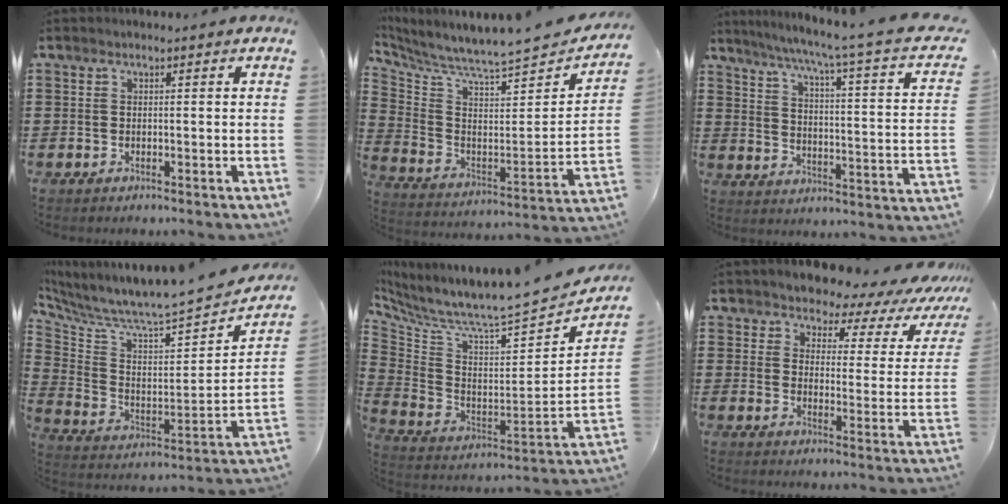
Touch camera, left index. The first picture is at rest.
{"total": 5.5, "force": [5.2, -0.5, 1.8], "torque": [-0.068, -0.067, 0.080]}
{"total": 5.0, "force": [3.7, -1.1, 3.2], "torque": [-0.080, -0.043, 0.049]}
{"total": 5.5, "force": [5.1, -0.6, 1.9], "torque": [-0.068, -0.064, 0.072]}
{"total": 6.1, "force": [5.1, 0.1, 3.5], "torque": [-0.092, -0.061, 0.071]}
{"total": 4.6, "force": [4.0, 1.7, 1.5], "torque": [-0.048, -0.029, 0.062]}